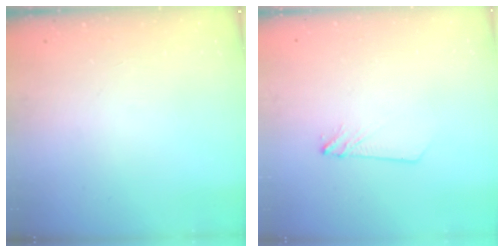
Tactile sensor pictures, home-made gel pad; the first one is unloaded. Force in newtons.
{"total": 2.8, "press": 2.8, "slide": 0.3}